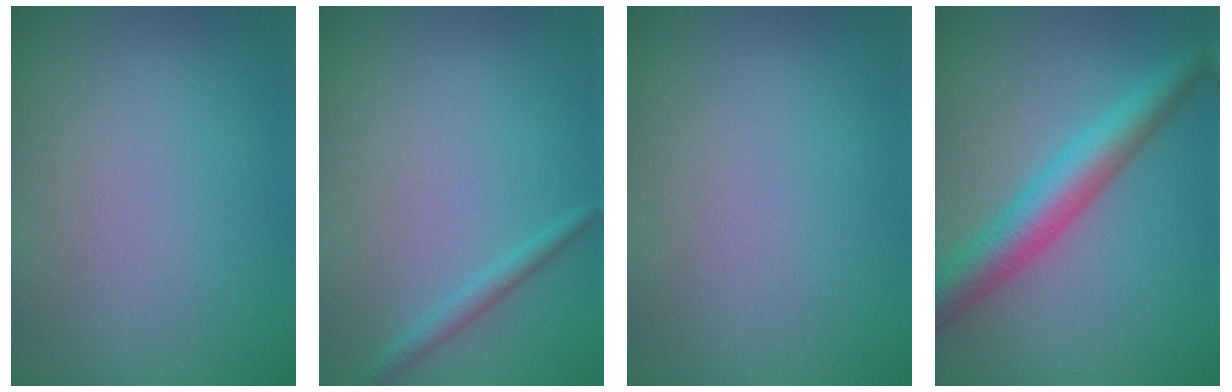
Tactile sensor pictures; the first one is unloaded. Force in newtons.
{"total": 1.3, "press": 1.3, "slide": 0.0}
{"total": 0.0}
{"total": 5.3, "press": 5.3, "slide": 0.0}